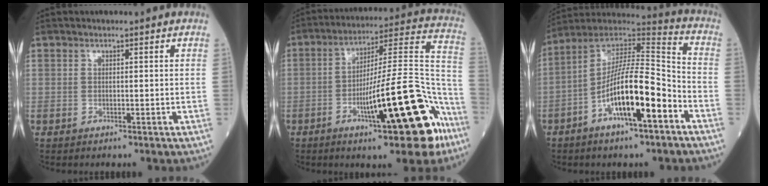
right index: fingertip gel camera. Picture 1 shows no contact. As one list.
[{"total": 21.0, "force": [-9.4, 3.5, 18.4], "torque": [-0.227, 0.022, -0.133]}, {"total": 16.1, "force": [-6.3, 2.8, 14.6], "torque": [-0.264, 0.011, -0.108]}]